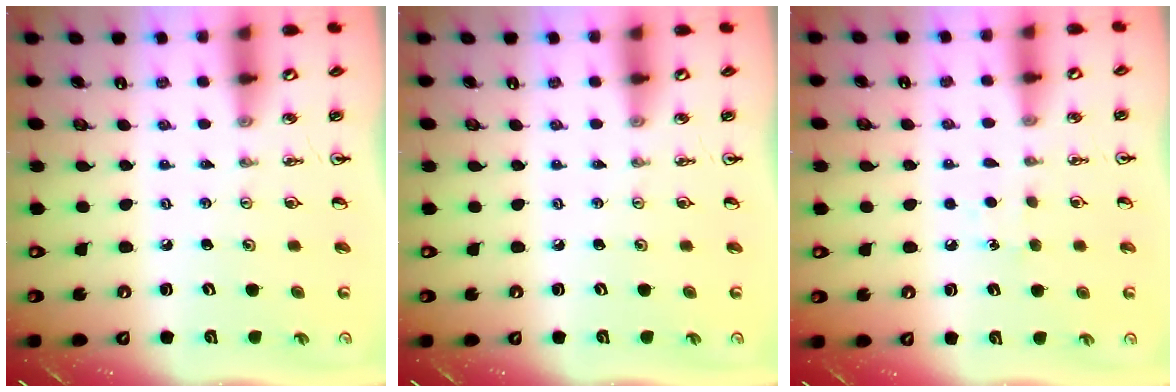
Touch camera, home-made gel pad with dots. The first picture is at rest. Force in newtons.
{"total": 0.0}
{"total": 5.2, "press": 5.1, "slide": 0.7}